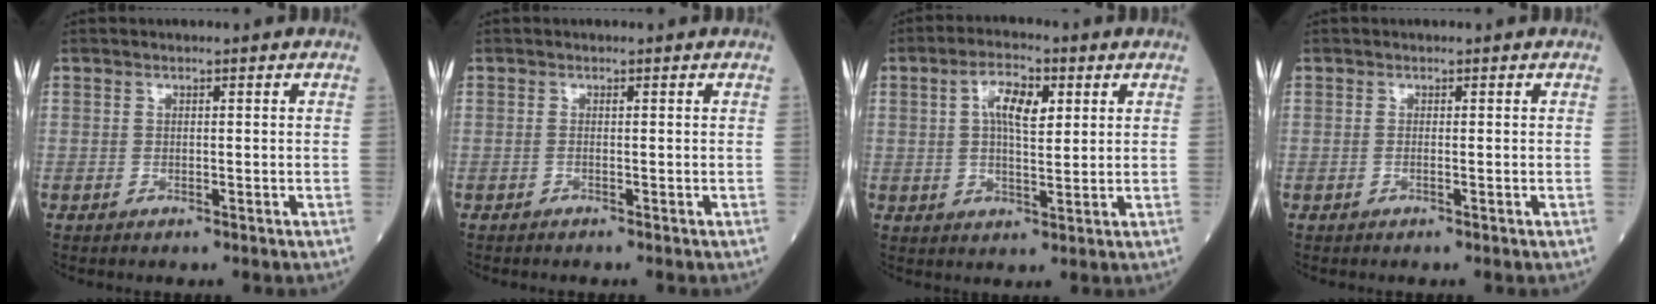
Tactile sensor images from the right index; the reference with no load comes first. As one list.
[{"total": 0.0}, {"total": 6.6, "force": [2.2, 2.4, 5.8], "torque": [-0.112, 0.010, 0.038]}, {"total": 0.0}]